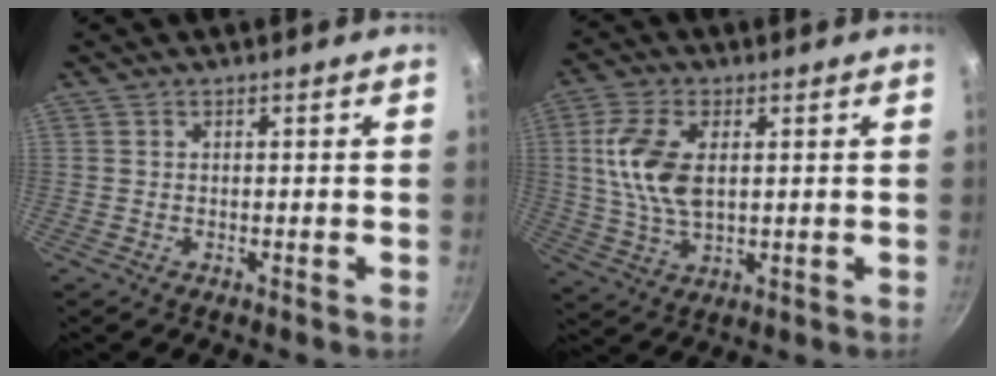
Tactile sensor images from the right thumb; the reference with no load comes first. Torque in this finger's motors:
{"motor_torque": [1.05, 1.09, 1.41, 0.20, 0.14]}